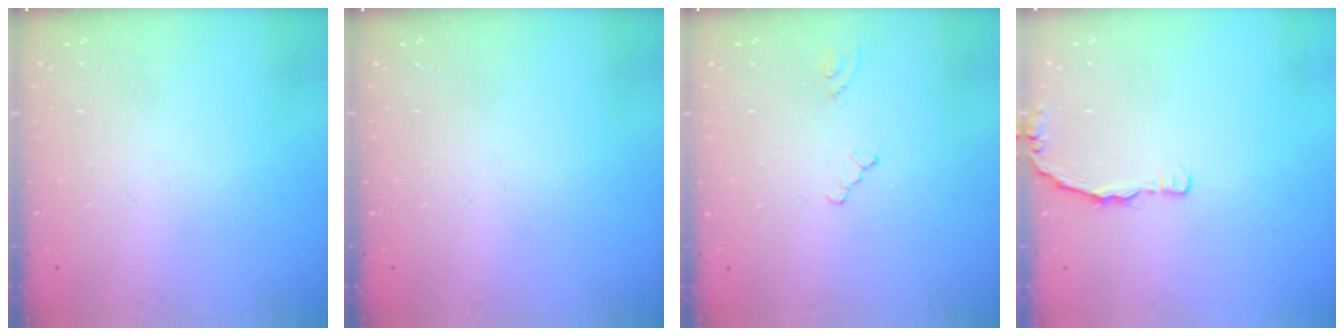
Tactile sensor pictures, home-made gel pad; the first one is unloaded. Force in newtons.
{"total": 0.0}
{"total": 0.9, "press": 0.9, "slide": 0.2}
{"total": 3.7, "press": 3.7, "slide": 0.5}